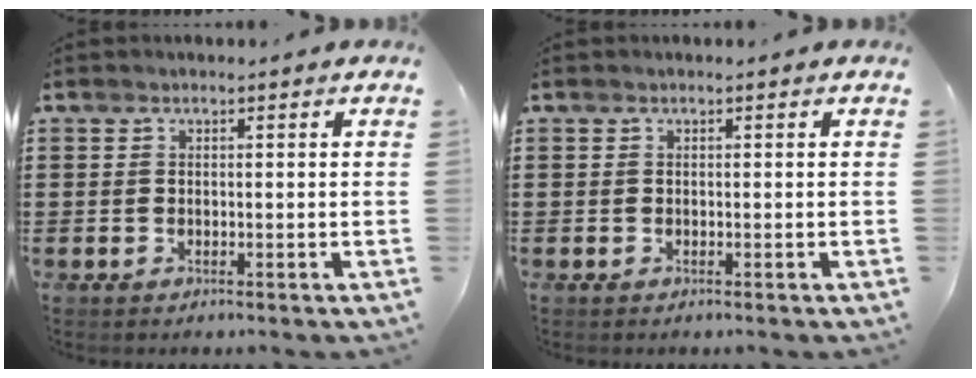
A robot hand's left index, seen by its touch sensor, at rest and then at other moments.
{"total": 0.0}